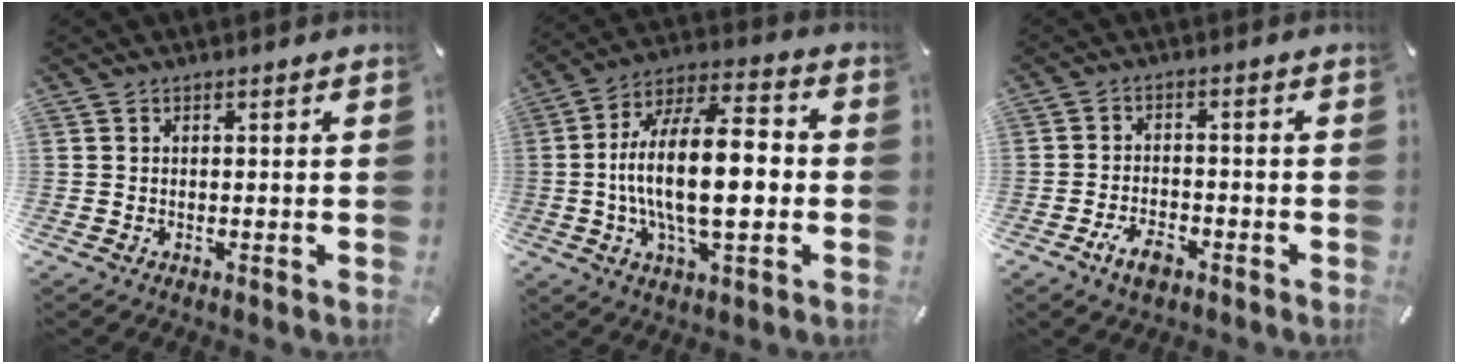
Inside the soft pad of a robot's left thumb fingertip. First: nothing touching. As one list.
[{"total": 19.4, "force": [-1.9, 7.9, 17.6], "torque": [-0.329, 0.000, -0.036]}, {"total": 5.4, "force": [-3.2, 2.7, 3.4], "torque": [-0.072, 0.015, -0.061]}]